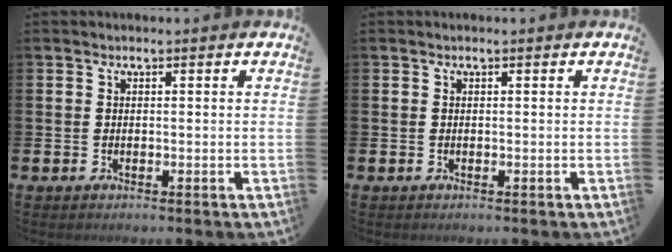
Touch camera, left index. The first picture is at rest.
{"total": 0.0}